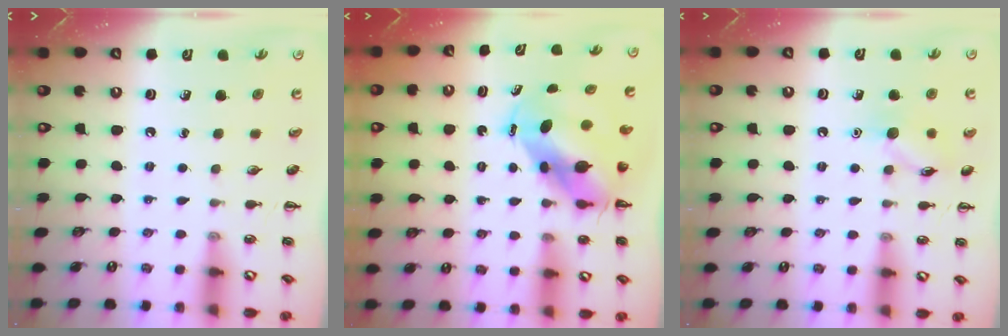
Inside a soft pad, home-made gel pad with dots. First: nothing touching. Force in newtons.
{"total": 6.9, "press": 6.7, "slide": 1.9}
{"total": 8.8, "press": 8.8, "slide": 1.1}